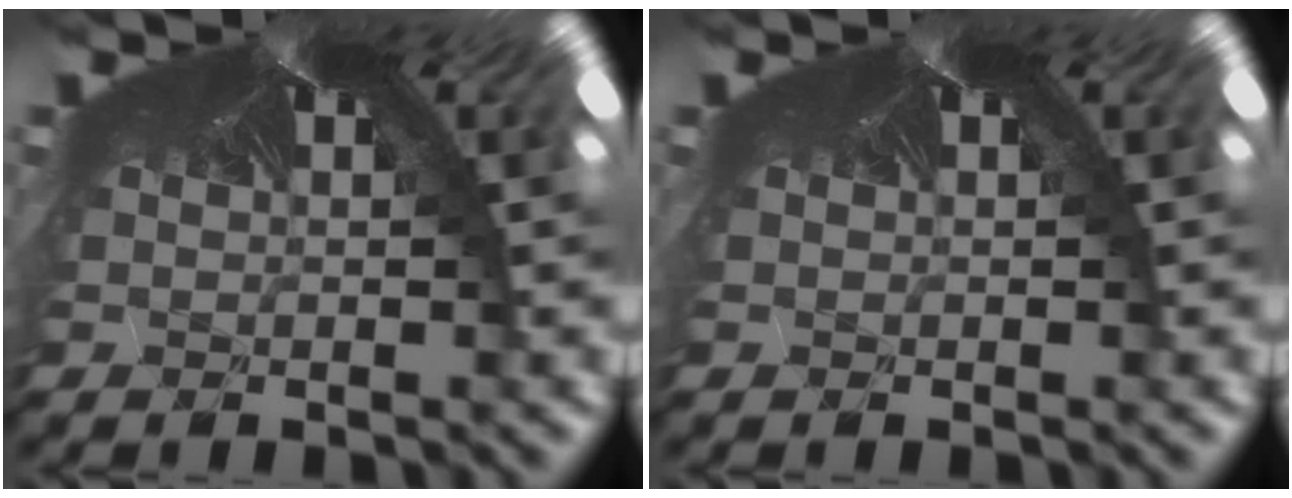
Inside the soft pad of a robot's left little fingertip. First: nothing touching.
{"total": 0.0}